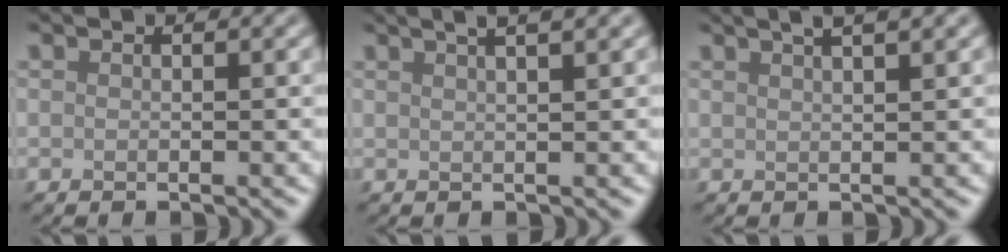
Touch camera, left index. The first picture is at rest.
{"total": 6.1, "force": [3.8, 2.4, 4.1], "torque": [-0.024, 0.045, 0.022]}
{"total": 5.5, "force": [3.4, 2.1, 3.7], "torque": [-0.021, 0.037, 0.018]}